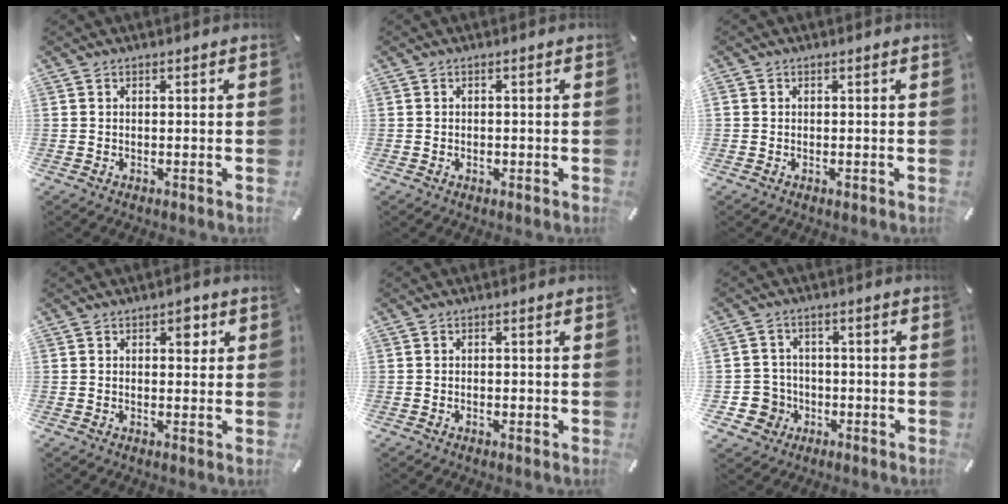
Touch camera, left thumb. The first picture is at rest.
{"total": 1.1, "force": [-0.3, 0.6, 0.9], "torque": [-0.017, 0.000, -0.007]}
{"total": 0.5, "force": [-0.2, 0.4, 0.2], "torque": [-0.002, 0.000, -0.004]}
{"total": 3.4, "force": [1.2, 2.0, 2.4], "torque": [-0.012, -0.009, 0.010]}
{"total": 1.2, "force": [-0.5, 0.5, 1.0], "torque": [-0.018, 0.002, -0.009]}
{"total": 6.4, "force": [-1.8, 6.1, 0.8], "torque": [-0.034, 0.014, -0.030]}